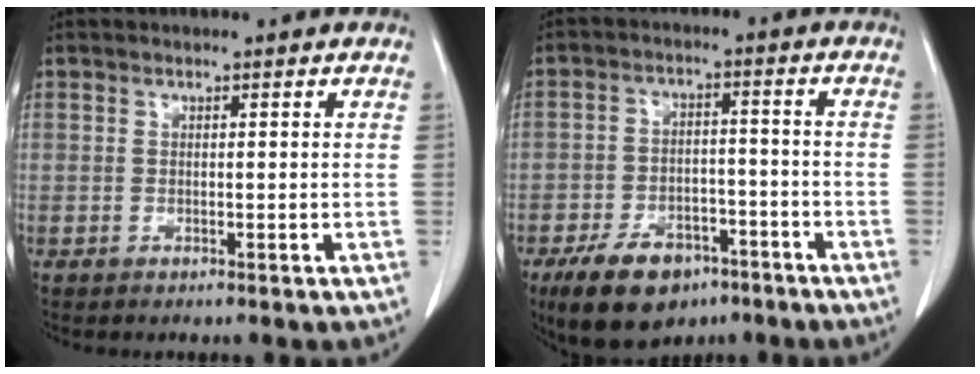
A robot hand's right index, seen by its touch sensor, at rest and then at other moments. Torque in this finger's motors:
{"motor_torque": [0.57, -0.50, 0.26, 0.03]}